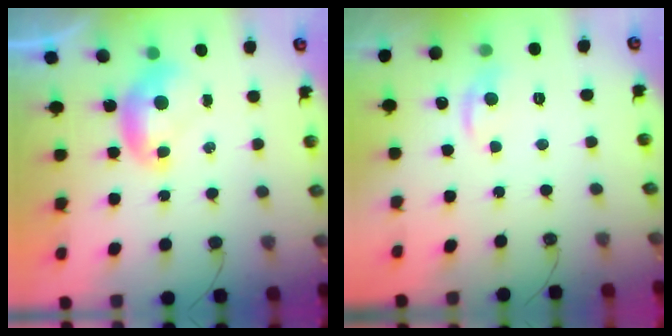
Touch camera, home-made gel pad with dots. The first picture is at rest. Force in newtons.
{"total": 1.3, "press": 1.1, "slide": 0.7}